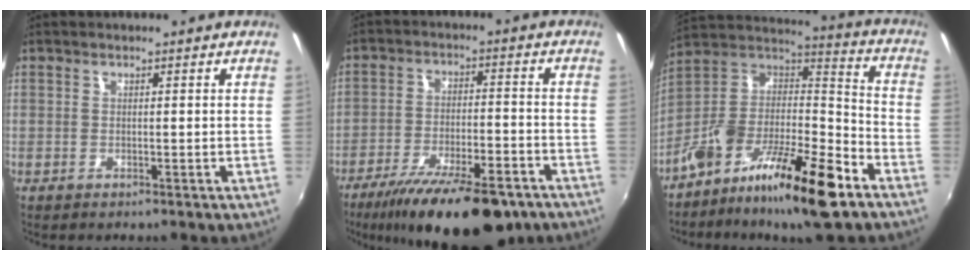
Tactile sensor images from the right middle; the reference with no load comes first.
{"total": 19.5, "force": [-14.3, 5.8, 12.0], "torque": [-0.215, -0.038, -0.212]}
{"total": 19.6, "force": [-11.8, 5.0, 14.8], "torque": [-0.261, -0.004, -0.214]}